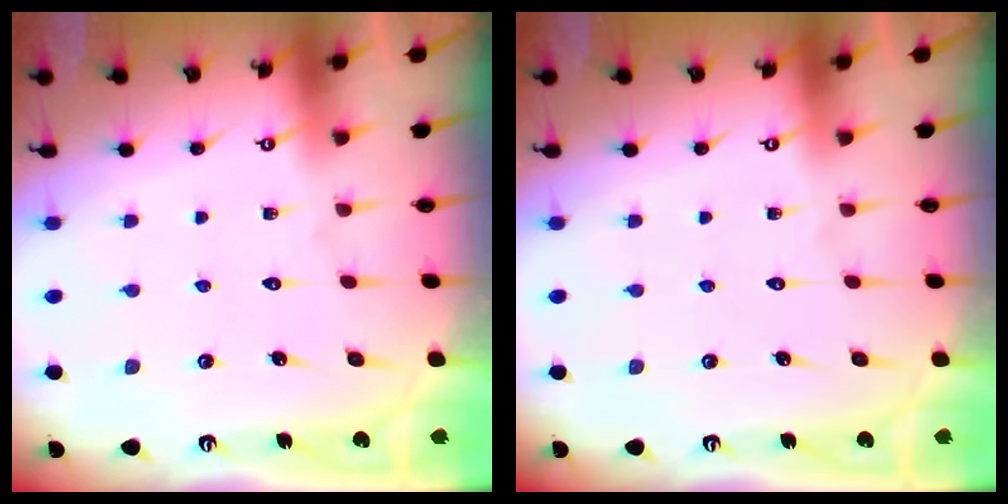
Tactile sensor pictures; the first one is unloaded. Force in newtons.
{"total": 0.0}